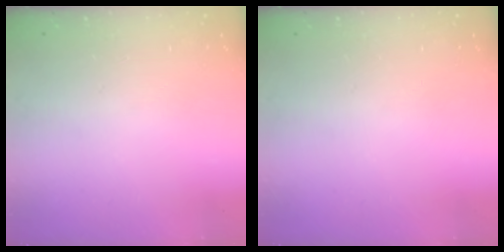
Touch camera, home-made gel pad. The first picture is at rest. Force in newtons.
{"total": 0.0}